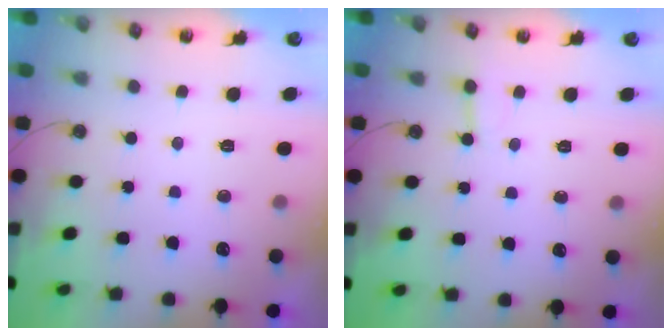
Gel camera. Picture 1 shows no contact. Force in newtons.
{"total": 3.1, "press": 3.1, "slide": 0.3}